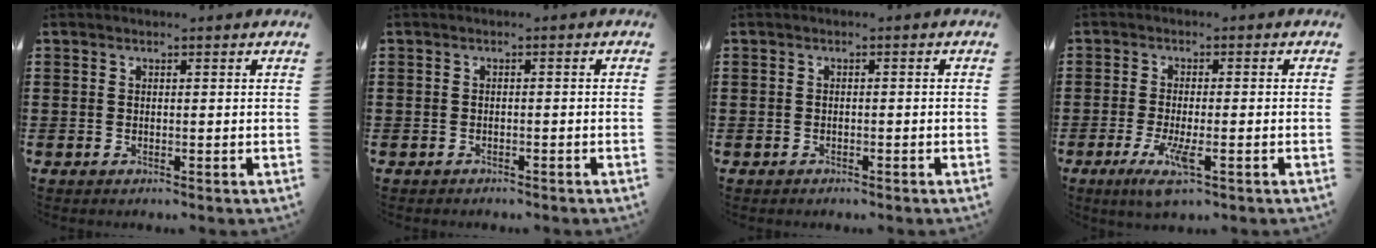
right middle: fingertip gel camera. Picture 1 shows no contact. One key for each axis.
{"total": 0.7, "fx": -0.7, "fy": 0.3, "fz": 0.0, "tx": -0.001, "ty": 0.001, "tz": -0.016}
{"total": 0.8, "fx": -0.6, "fy": 0.5, "fz": -0.1, "tx": 0.001, "ty": 0.004, "tz": -0.015}
{"total": 5.2, "fx": -2.1, "fy": 0.9, "fz": 4.6, "tx": -0.101, "ty": -0.019, "tz": -0.039}